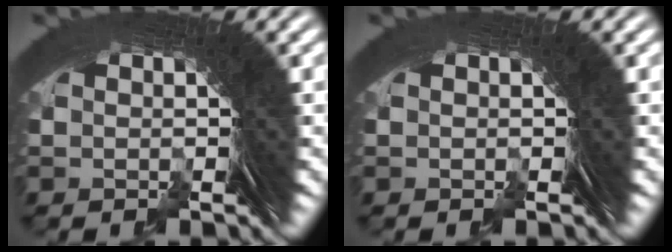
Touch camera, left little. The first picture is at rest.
{"total": 0.0}